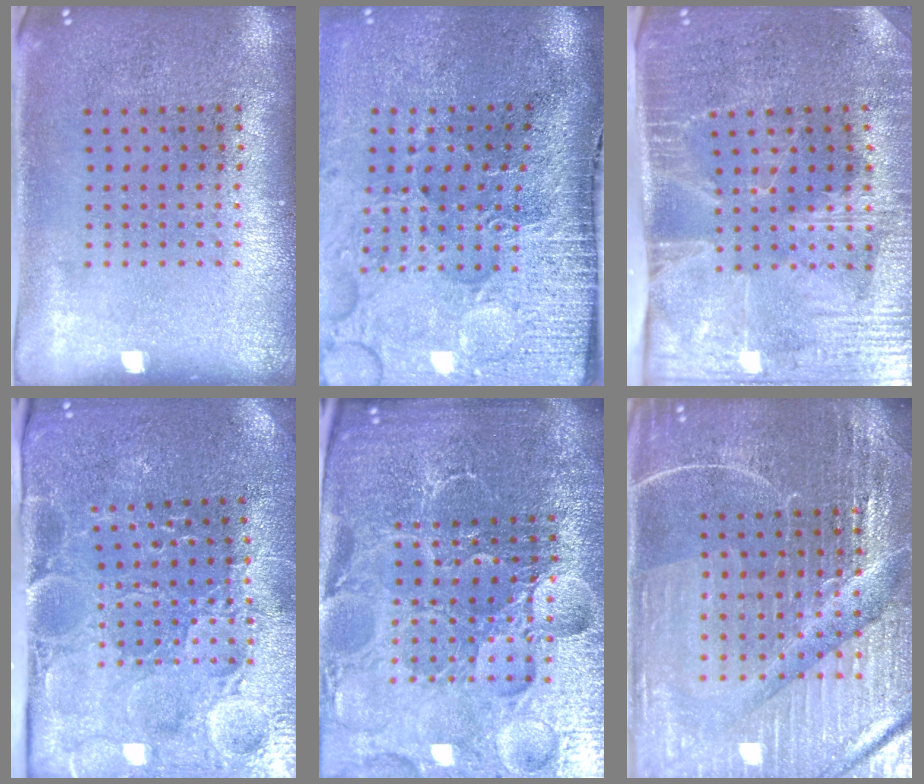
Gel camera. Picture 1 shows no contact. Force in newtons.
{"total": 5.0, "press": 4.1, "slide": 2.8}
{"total": 4.2, "press": 3.5, "slide": 2.2}
{"total": 3.8, "press": 3.8, "slide": 0.5}
{"total": 6.2, "press": 5.5, "slide": 2.7}
{"total": 5.2, "press": 4.9, "slide": 1.8}